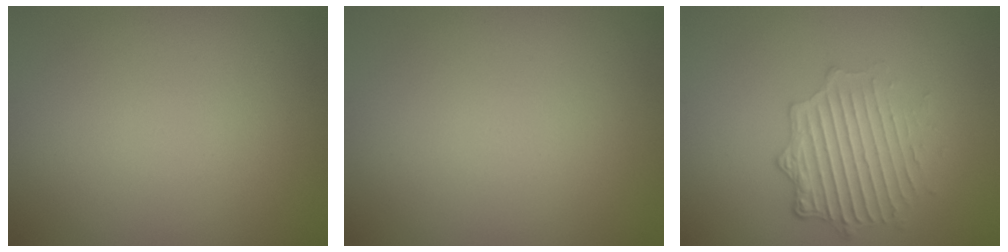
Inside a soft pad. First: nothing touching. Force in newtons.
{"total": 0.0}
{"total": 4.3, "press": 3.4, "slide": 2.6}